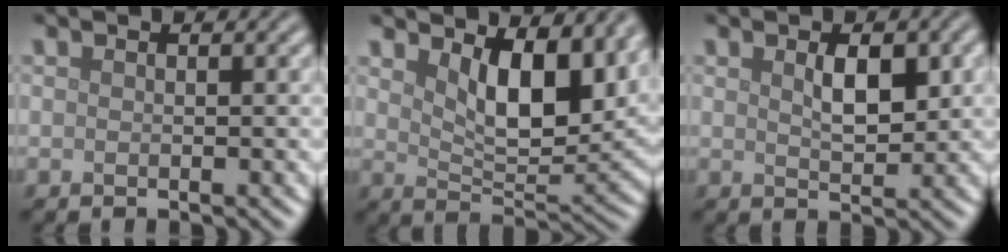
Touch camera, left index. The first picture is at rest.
{"total": 7.2, "force": [3.4, 3.2, 5.6], "torque": [-0.091, -0.013, 0.054]}
{"total": 3.0, "force": [1.0, 1.3, 2.5], "torque": [-0.045, -0.001, 0.020]}